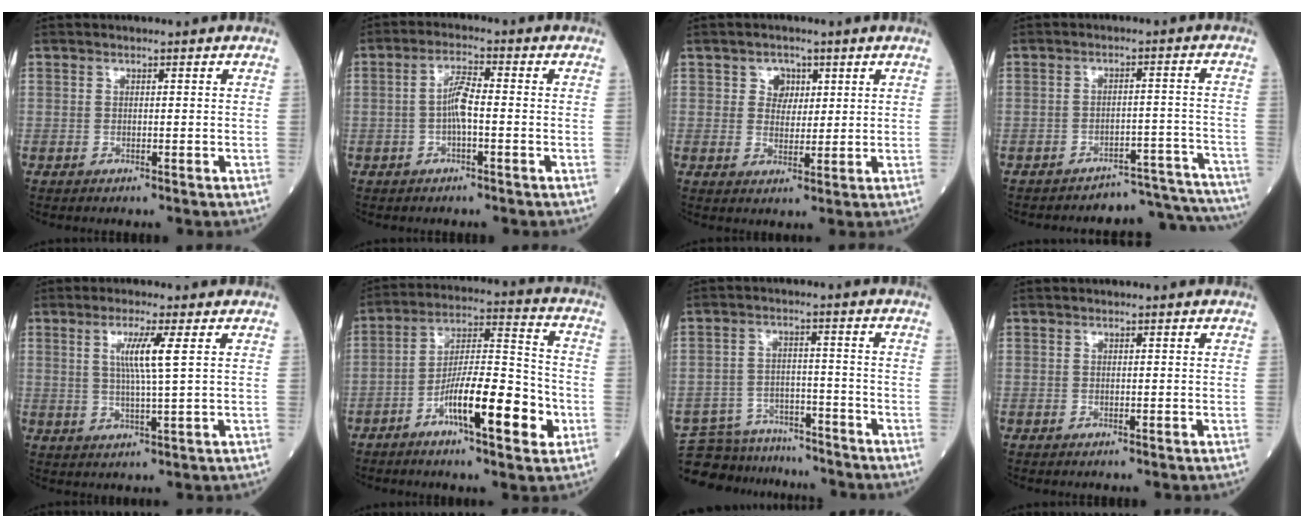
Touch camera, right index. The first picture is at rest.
{"total": 4.1, "force": [-0.7, 0.8, 4.0], "torque": [-0.079, 0.008, -0.013]}
{"total": 3.4, "force": [1.4, 2.8, 1.3], "torque": [-0.014, 0.004, 0.021]}
{"total": 12.3, "force": [-12.3, 0.6, -0.5], "torque": [0.033, 0.042, -0.149]}
{"total": 5.3, "force": [1.6, -0.7, 5.0], "torque": [-0.096, -0.002, 0.029]}
{"total": 13.9, "force": [-5.6, 2.7, 12.5], "torque": [-0.216, 0.005, -0.095]}
{"total": 12.9, "force": [-12.1, 4.1, 1.3], "torque": [-0.029, 0.023, -0.181]}
{"total": 0.0}